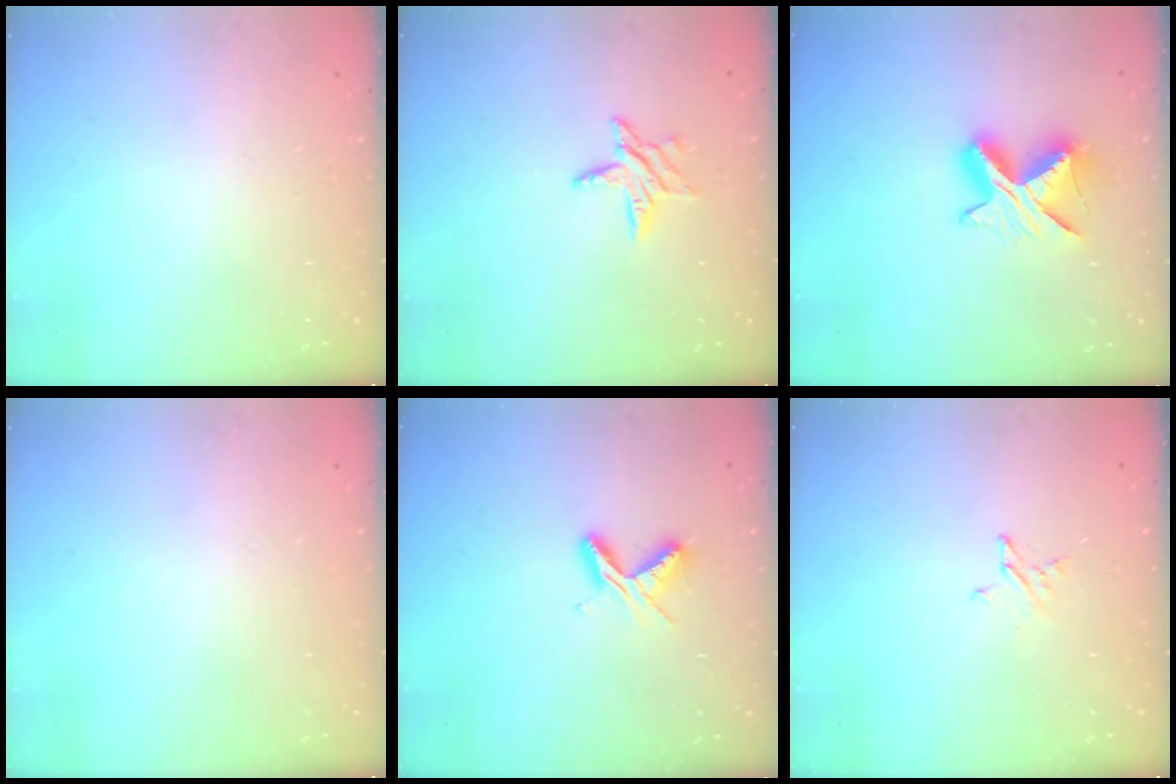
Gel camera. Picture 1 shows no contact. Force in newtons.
{"total": 6.8, "press": 6.8, "slide": 0.2}
{"total": 9.4, "press": 9.3, "slide": 0.7}
{"total": 0.0}
{"total": 5.4, "press": 5.3, "slide": 0.6}
{"total": 2.3, "press": 2.2, "slide": 0.2}